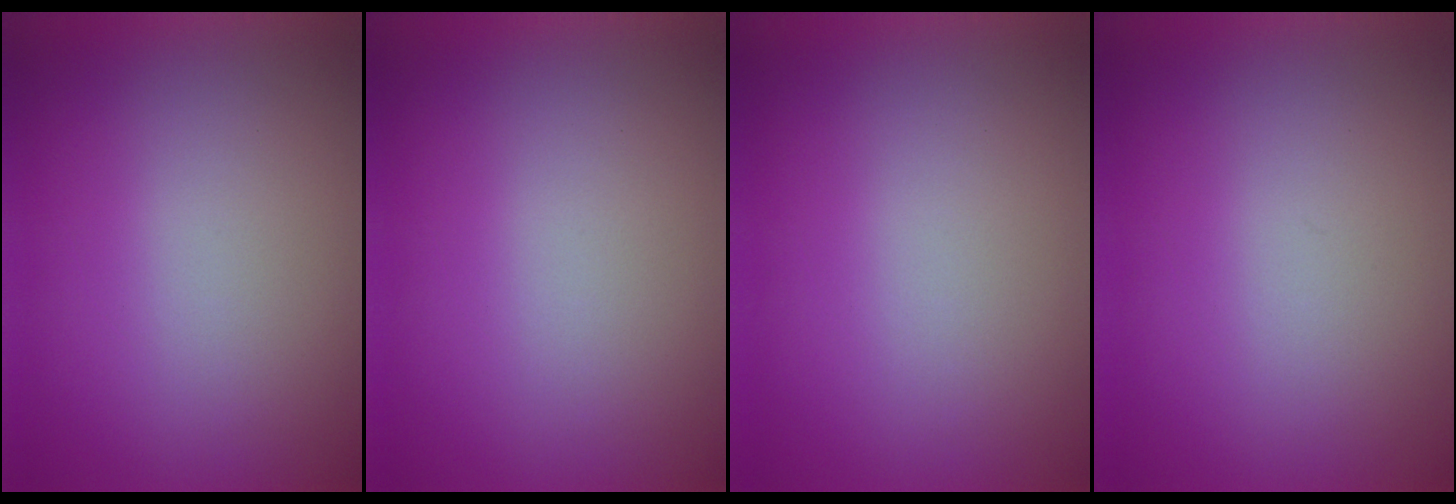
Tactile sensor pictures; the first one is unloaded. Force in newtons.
{"total": 0.0}
{"total": 0.0}
{"total": 0.0}